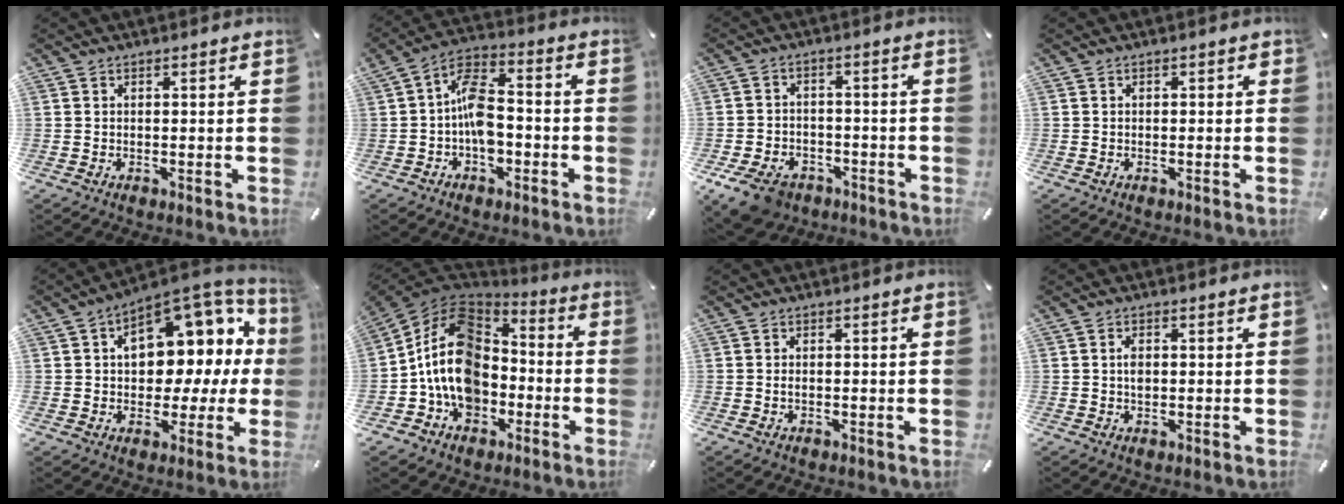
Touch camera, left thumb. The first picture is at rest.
{"total": 9.6, "force": [-2.3, 5.7, 7.4], "torque": [-0.149, 0.020, -0.040]}
{"total": 9.0, "force": [-5.6, 5.7, 4.1], "torque": [-0.084, 0.033, -0.102]}
{"total": 0.7, "force": [-0.2, 0.5, 0.4], "torque": [-0.007, 0.002, -0.005]}
{"total": 13.2, "force": [5.1, 8.9, 8.4], "torque": [-0.102, -0.057, 0.088]}
{"total": 16.1, "force": [-2.5, 13.1, 9.1], "torque": [-0.205, 0.014, -0.049]}
{"total": 1.3, "force": [-0.4, 0.6, 1.0], "torque": [-0.019, 0.001, -0.007]}
{"total": 2.3, "force": [0.2, 1.4, 1.9], "torque": [-0.039, 0.003, 0.002]}